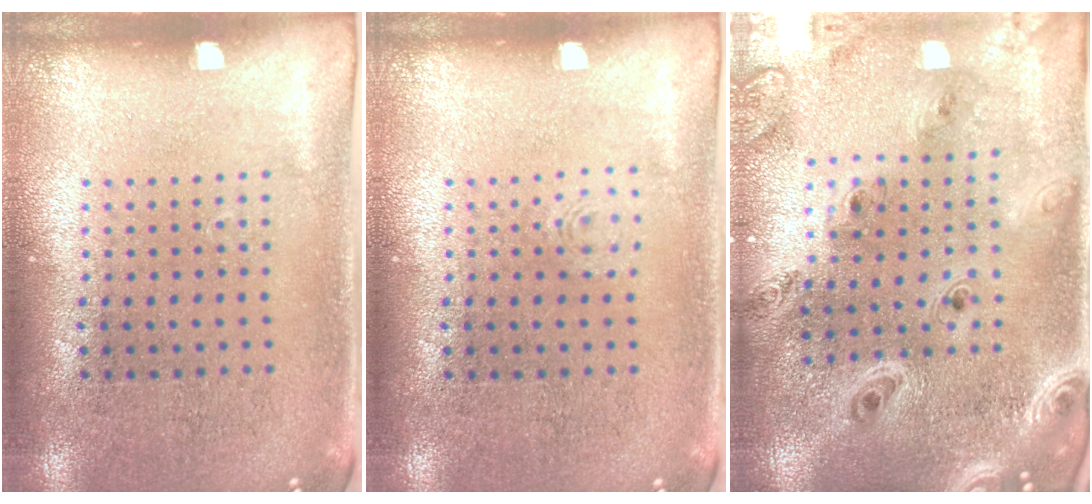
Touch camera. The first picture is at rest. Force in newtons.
{"total": 0.8, "press": 0.8, "slide": 0.1}
{"total": 2.5, "press": 2.2, "slide": 1.1}